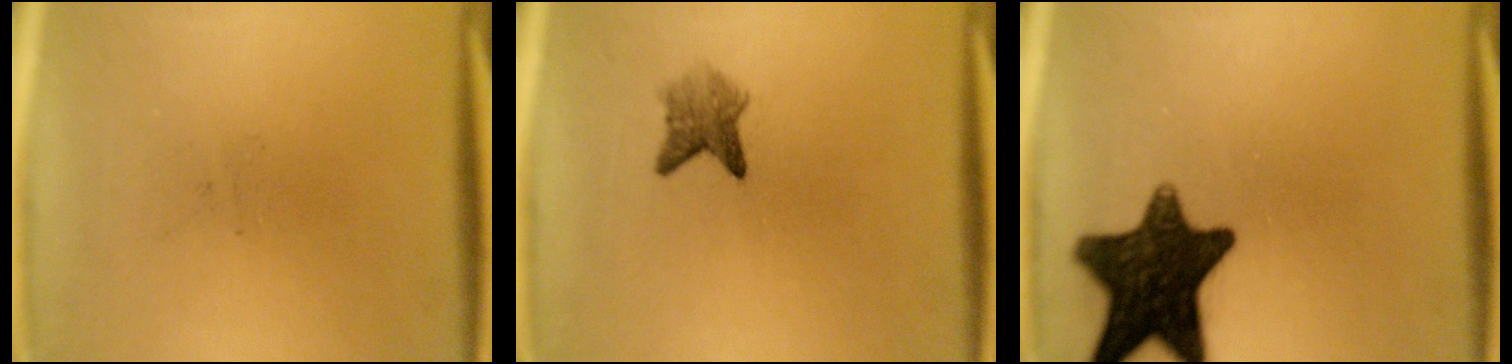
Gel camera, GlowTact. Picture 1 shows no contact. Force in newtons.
{"total": 2.9}
{"total": 14.4}